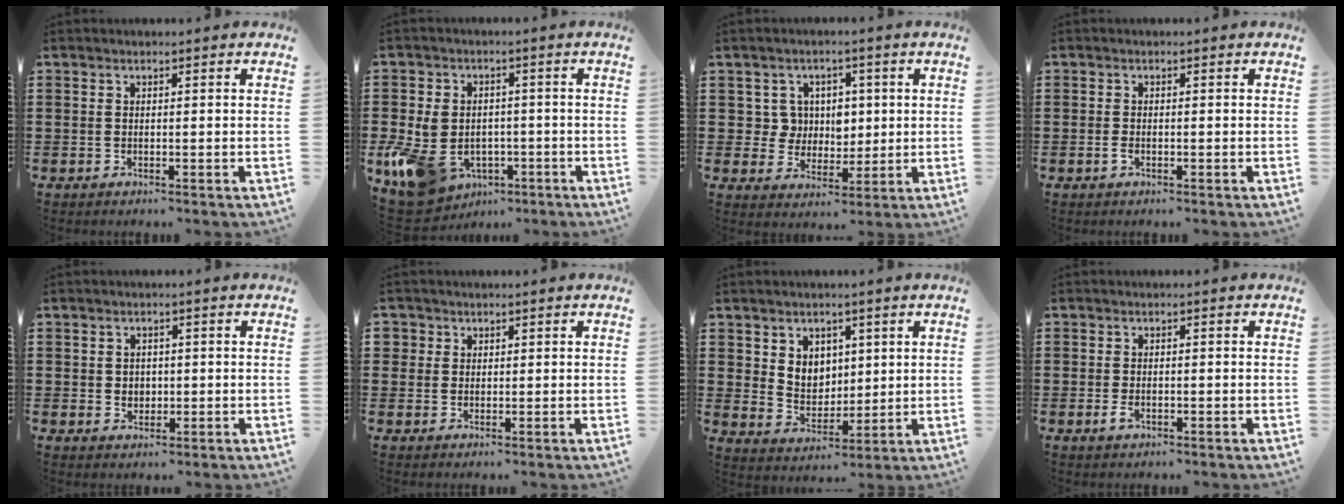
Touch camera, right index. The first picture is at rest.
{"total": 8.4, "force": [-3.0, 6.2, 4.8], "torque": [-0.140, 0.008, -0.058]}
{"total": 5.4, "force": [1.4, 5.0, 1.5], "torque": [-0.049, 0.015, 0.022]}
{"total": 1.0, "force": [-0.5, 0.4, 0.8], "torque": [-0.024, -0.005, -0.010]}
{"total": 1.8, "force": [0.1, 1.7, 0.6], "torque": [-0.017, 0.010, -0.001]}
{"total": 2.0, "force": [0.9, 1.8, 0.2], "torque": [-0.011, 0.010, 0.017]}
{"total": 5.1, "force": [2.8, 4.2, 0.6], "torque": [-0.020, 0.000, 0.049]}
{"total": 1.5, "force": [-0.5, 0.8, 1.1], "torque": [-0.030, -0.002, -0.012]}